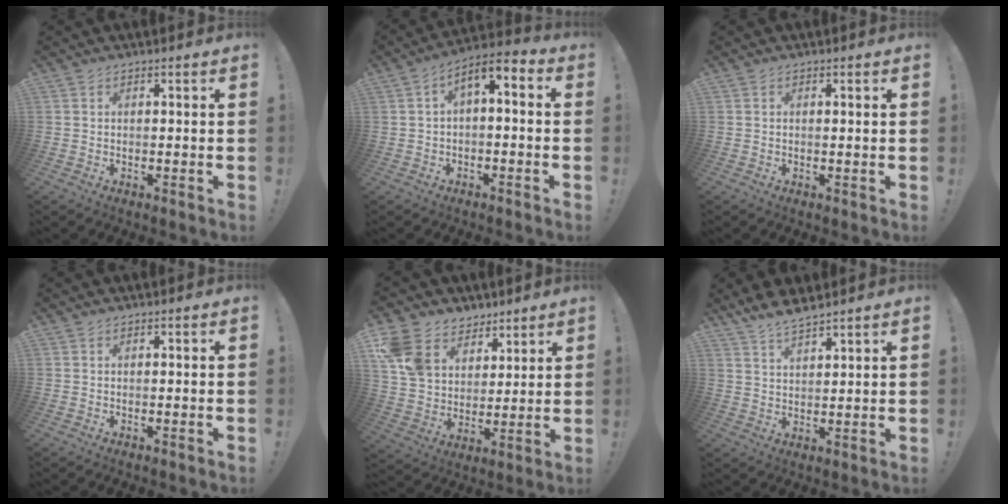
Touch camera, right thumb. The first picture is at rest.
{"total": 4.8, "force": [0.5, 2.1, 4.3], "torque": [-0.071, -0.004, 0.010]}
{"total": 0.5, "force": [0.2, -0.1, 0.5], "torque": [0.006, -0.007, 0.000]}
{"total": 0.0}
{"total": 14.1, "force": [7.2, 10.8, 5.3], "torque": [-0.094, -0.034, 0.146]}
{"total": 5.9, "force": [5.4, 0.6, 2.3], "torque": [-0.046, -0.032, 0.101]}